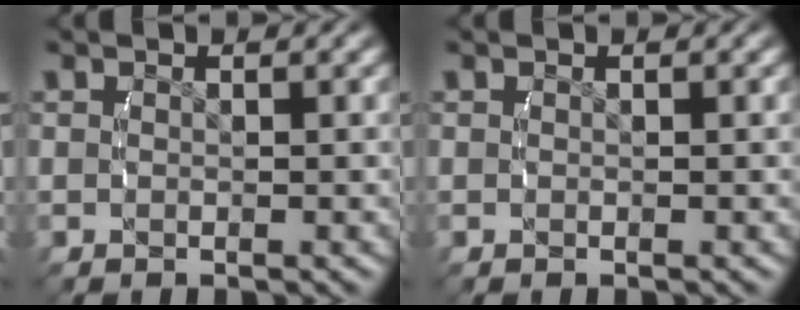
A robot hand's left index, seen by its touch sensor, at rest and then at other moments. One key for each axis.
{"total": 0.0}